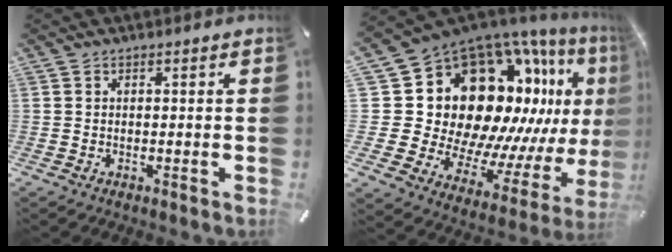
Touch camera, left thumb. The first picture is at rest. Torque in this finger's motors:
{"motor_torque": [1.94, 3.07, 1.62, -1.15, 0.49]}